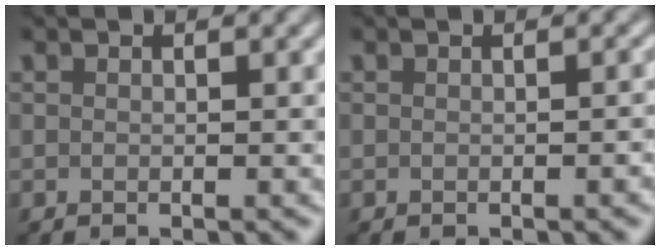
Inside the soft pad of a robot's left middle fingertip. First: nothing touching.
{"total": 1.2, "force": [-0.4, 0.2, 1.1], "torque": [-0.011, -0.003, 0.000]}